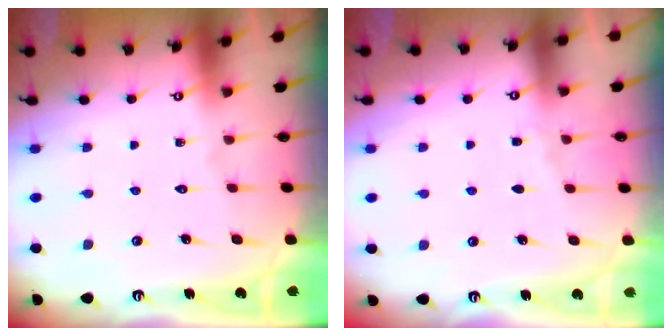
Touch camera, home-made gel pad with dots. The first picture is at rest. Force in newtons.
{"total": 2.5, "press": 2.4, "slide": 0.4}